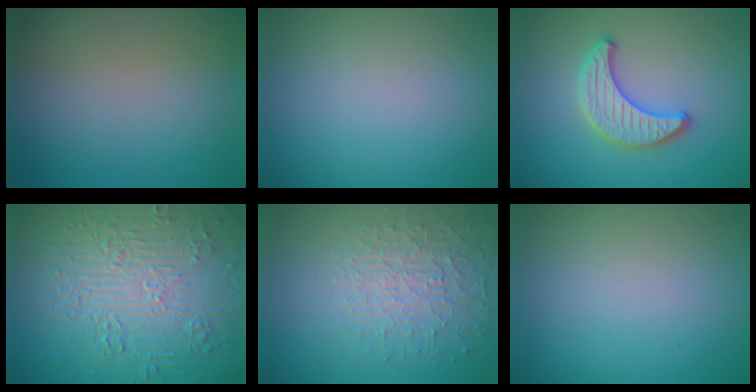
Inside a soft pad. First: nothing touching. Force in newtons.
{"total": 0.0}
{"total": 3.4, "press": 3.4, "slide": 0.1}
{"total": 12.0, "press": 7.9, "slide": 9.0}
{"total": 3.7, "press": 3.3, "slide": 1.7}
{"total": 0.0}